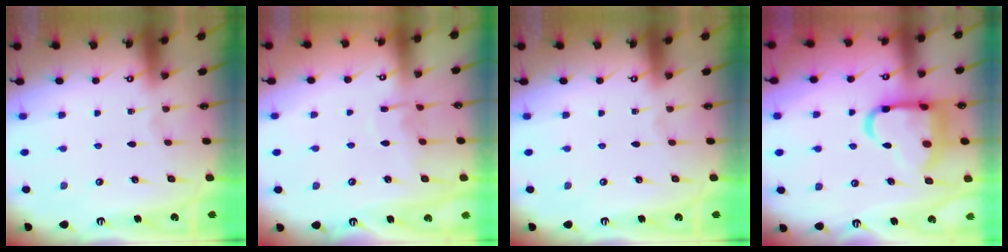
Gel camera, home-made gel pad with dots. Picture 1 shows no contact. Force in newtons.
{"total": 7.6, "press": 7.6, "slide": 0.4}
{"total": 0.0}
{"total": 17.1, "press": 17.0, "slide": 2.0}